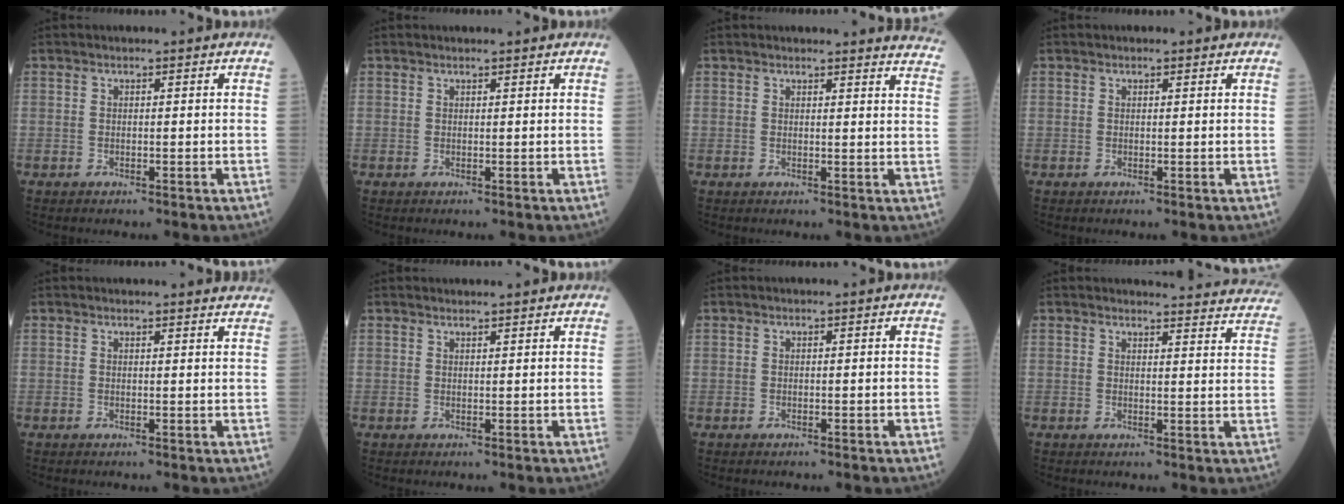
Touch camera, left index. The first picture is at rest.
{"total": 1.3, "force": [1.3, 0.0, 0.3], "torque": [-0.007, 0.004, 0.021]}
{"total": 9.3, "force": [9.3, 0.3, 0.8], "torque": [0.018, -0.063, 0.066]}
{"total": 0.7, "force": [0.6, 0.4, 0.2], "torque": [-0.010, -0.004, 0.006]}
{"total": 6.5, "force": [6.4, 0.5, 1.1], "torque": [-0.003, -0.001, 0.051]}
{"total": 2.6, "force": [2.5, 0.1, 0.5], "torque": [-0.009, 0.012, 0.036]}
{"total": 0.0}
{"total": 17.4, "force": [17.1, 1.9, 2.4], "torque": [0.001, -0.071, 0.166]}